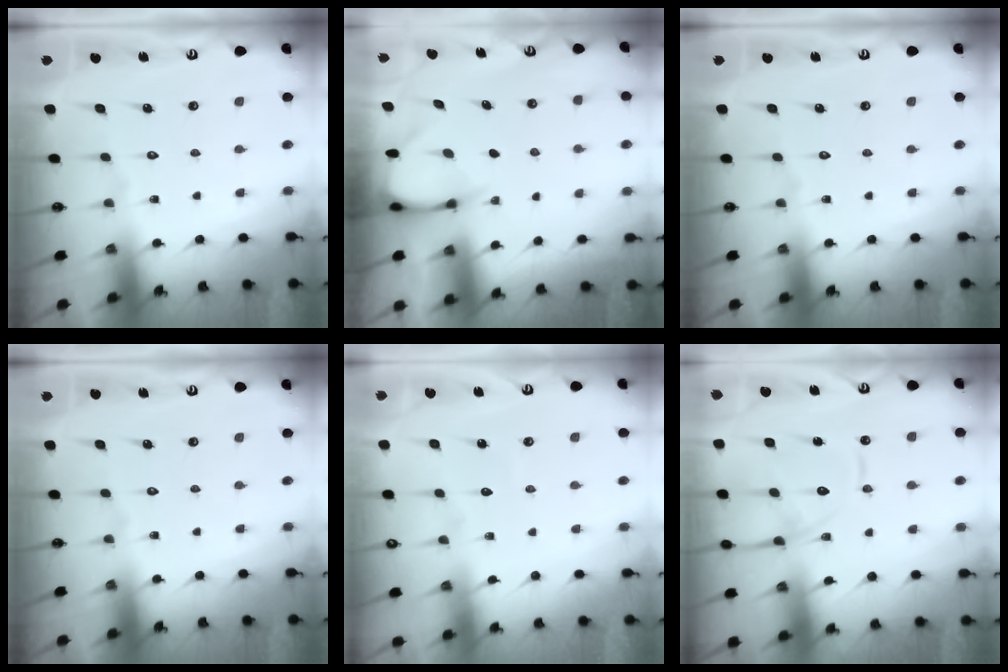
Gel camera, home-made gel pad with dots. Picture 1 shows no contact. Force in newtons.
{"total": 3.5, "press": 3.4, "slide": 0.3}
{"total": 0.0}
{"total": 0.0}
{"total": 2.3, "press": 2.2, "slide": 0.3}
{"total": 14.5, "press": 14.4, "slide": 1.2}